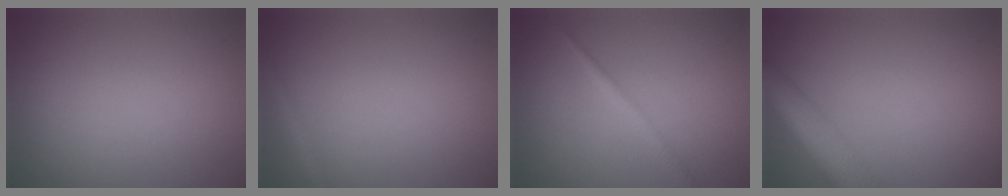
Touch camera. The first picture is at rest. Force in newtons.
{"total": 1.4, "press": 1.4, "slide": 0.1}
{"total": 1.4, "press": 1.4, "slide": 0.0}
{"total": 7.2, "press": 7.2, "slide": 0.4}